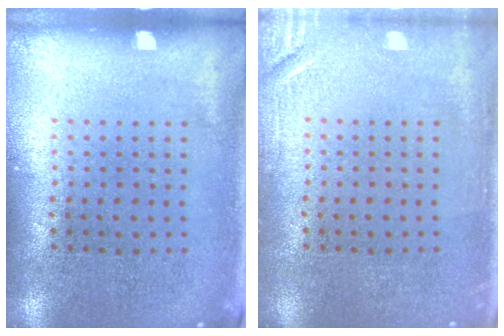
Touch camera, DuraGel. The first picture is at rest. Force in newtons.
{"total": 1.7, "press": 1.7, "slide": 0.2}